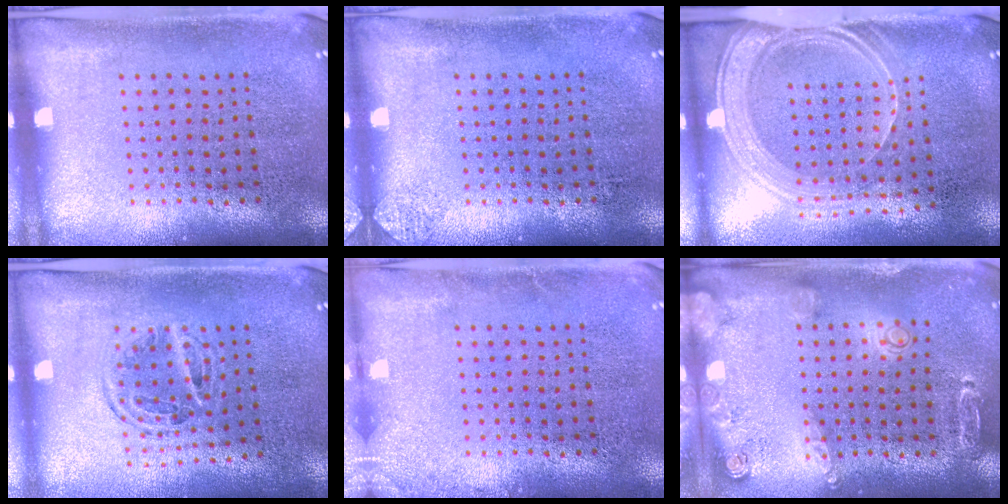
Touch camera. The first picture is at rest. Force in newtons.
{"total": 0.6, "press": 0.6, "slide": 0.1}
{"total": 1.9, "press": 1.7, "slide": 0.9}
{"total": 1.1, "press": 1.0, "slide": 0.4}
{"total": 1.2, "press": 1.2, "slide": 0.2}
{"total": 1.5, "press": 1.5, "slide": 0.1}